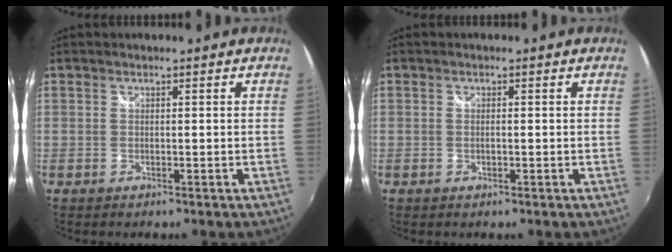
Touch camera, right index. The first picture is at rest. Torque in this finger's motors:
{"motor_torque": [-0.23, 0.15, -0.04, -0.01]}